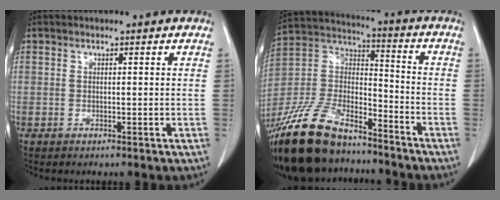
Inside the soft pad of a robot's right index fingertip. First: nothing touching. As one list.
[{"total": 19.4, "force": [-15.6, 7.0, 9.2], "torque": [-0.212, 0.003, -0.291]}]